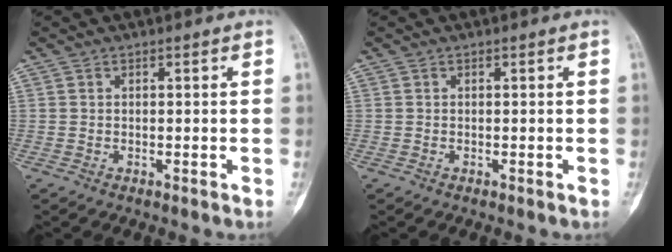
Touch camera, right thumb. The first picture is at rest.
{"total": 0.0}